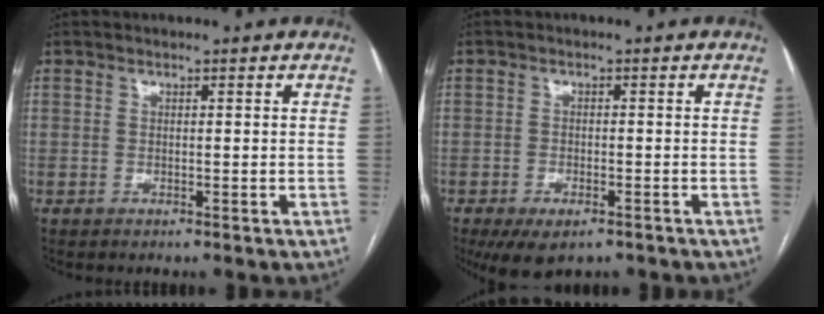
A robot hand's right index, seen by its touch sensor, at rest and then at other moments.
{"total": 5.9, "force": [-4.0, 2.6, 3.5], "torque": [-0.057, -0.007, -0.060]}